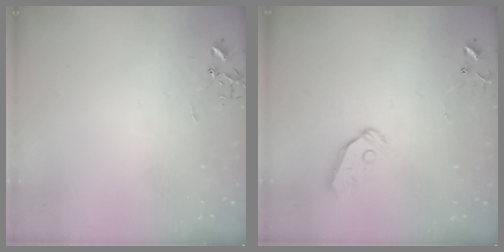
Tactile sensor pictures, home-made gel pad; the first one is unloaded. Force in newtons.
{"total": 6.1, "press": 6.1, "slide": 0.6}